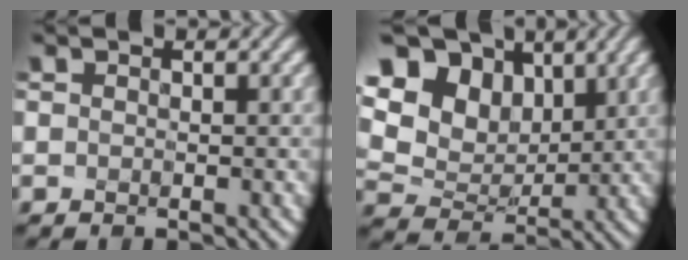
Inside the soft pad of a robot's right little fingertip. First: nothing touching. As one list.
[{"total": 11.2, "force": [4.8, 8.1, 5.9], "torque": [-0.119, 0.019, 0.094]}]